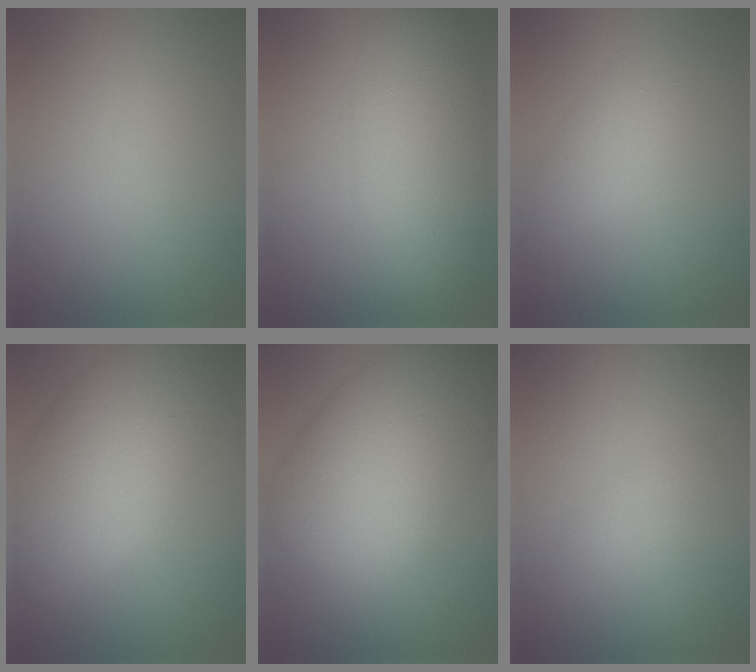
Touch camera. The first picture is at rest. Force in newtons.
{"total": 6.7, "press": 6.7, "slide": 0.1}
{"total": 2.0, "press": 2.0, "slide": 0.2}
{"total": 9.0, "press": 8.9, "slide": 0.7}
{"total": 12.3, "press": 12.3, "slide": 0.3}
{"total": 1.6, "press": 1.6, "slide": 0.1}